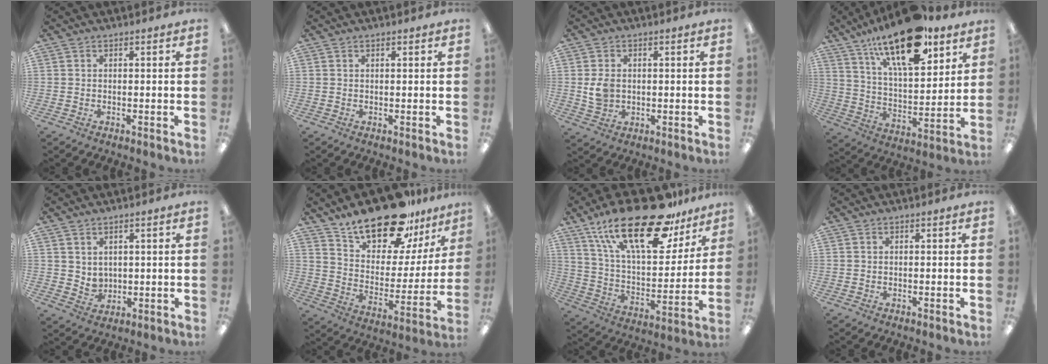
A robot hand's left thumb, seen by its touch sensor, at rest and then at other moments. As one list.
[{"total": 0.6, "force": [0.5, 0.2, 0.3], "torque": [-0.006, 0.001, 0.009]}, {"total": 4.9, "force": [0.4, 3.8, 3.1], "torque": [-0.048, -0.001, 0.005]}, {"total": 21.4, "force": [14.5, 8.4, 13.4], "torque": [-0.212, -0.078, 0.243]}, {"total": 3.6, "force": [2.8, 2.3, 0.2], "torque": [-0.007, -0.019, 0.051]}, {"total": 22.3, "force": [17.3, 9.2, 10.5], "torque": [-0.172, -0.117, 0.302]}, {"total": 27.7, "force": [18.1, 11.3, 17.7], "torque": [-0.294, -0.102, 0.304]}, {"total": 0.0}]